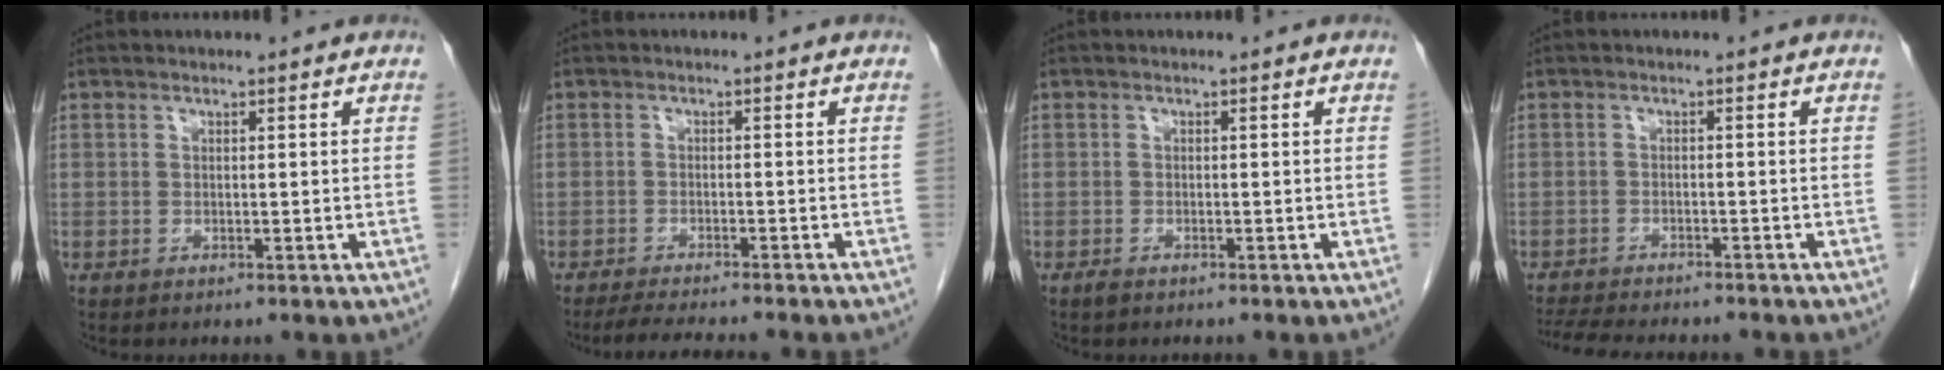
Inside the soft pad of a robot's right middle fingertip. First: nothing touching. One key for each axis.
{"total": 7.1, "fx": -6.2, "fy": -0.1, "fz": 3.3, "tx": -0.041, "ty": -0.016, "tz": -0.095}
{"total": 1.0, "fx": -0.8, "fy": 0.2, "fz": 0.6, "tx": -0.016, "ty": -0.002, "tz": -0.012}
{"total": 10.9, "fx": -9.8, "fy": 1.6, "fz": 4.6, "tx": -0.076, "ty": -0.015, "tz": -0.138}